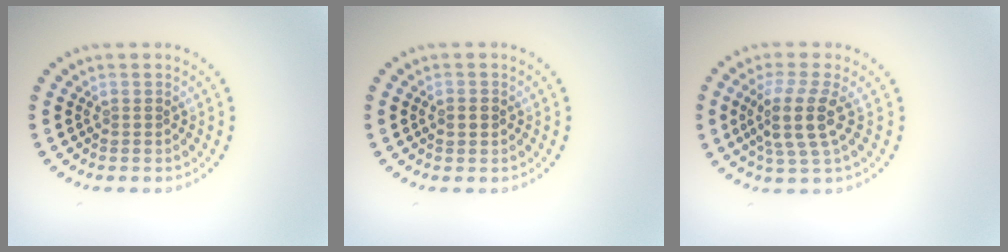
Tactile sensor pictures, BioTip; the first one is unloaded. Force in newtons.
{"total": 1.8, "press": 1.8, "slide": 0.1}
{"total": 4.0, "press": 3.1, "slide": 2.5}